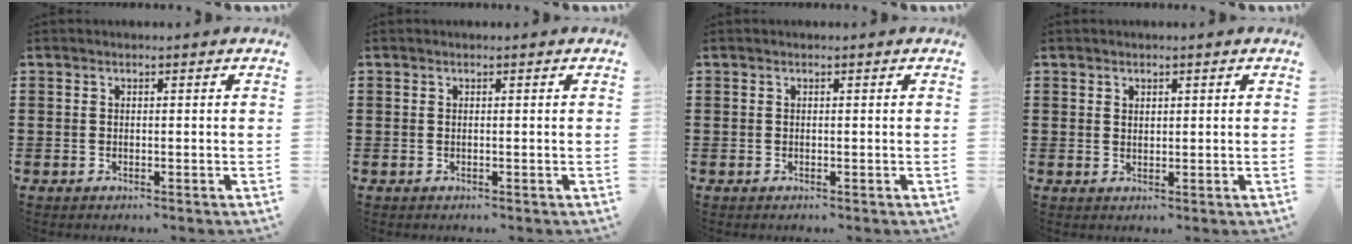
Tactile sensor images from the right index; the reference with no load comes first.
{"total": 0.0}
{"total": 0.0}
{"total": 1.2, "force": [0.9, 0.7, 0.3], "torque": [-0.007, 0.002, 0.018]}